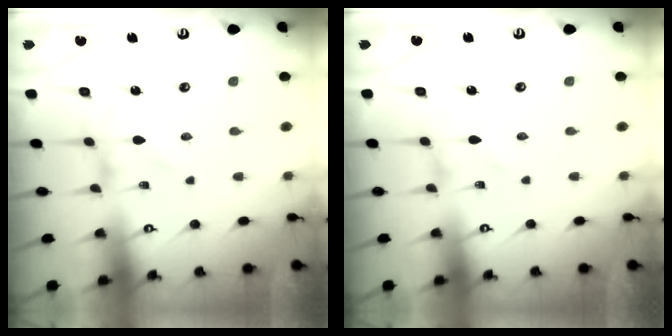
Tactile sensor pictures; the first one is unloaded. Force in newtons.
{"total": 0.9, "press": 0.9, "slide": 0.1}